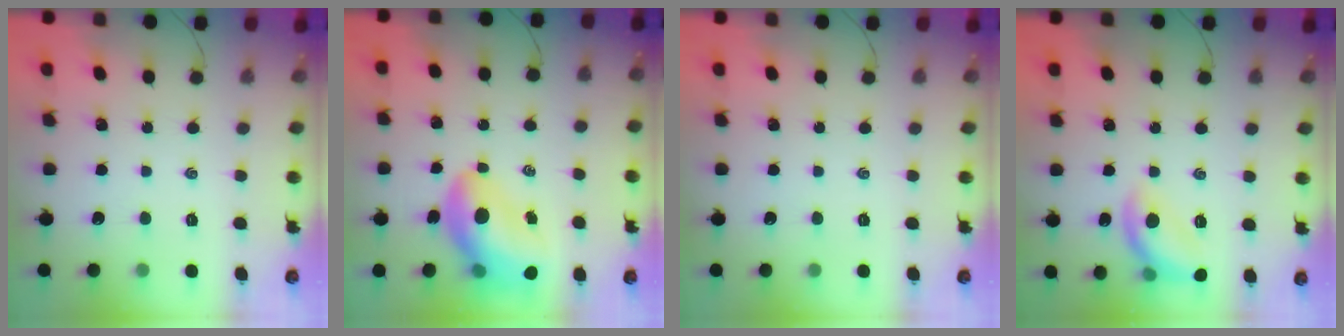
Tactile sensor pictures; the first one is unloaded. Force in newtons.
{"total": 15.4, "press": 14.7, "slide": 4.7}
{"total": 0.0}
{"total": 12.5, "press": 12.4, "slide": 1.6}